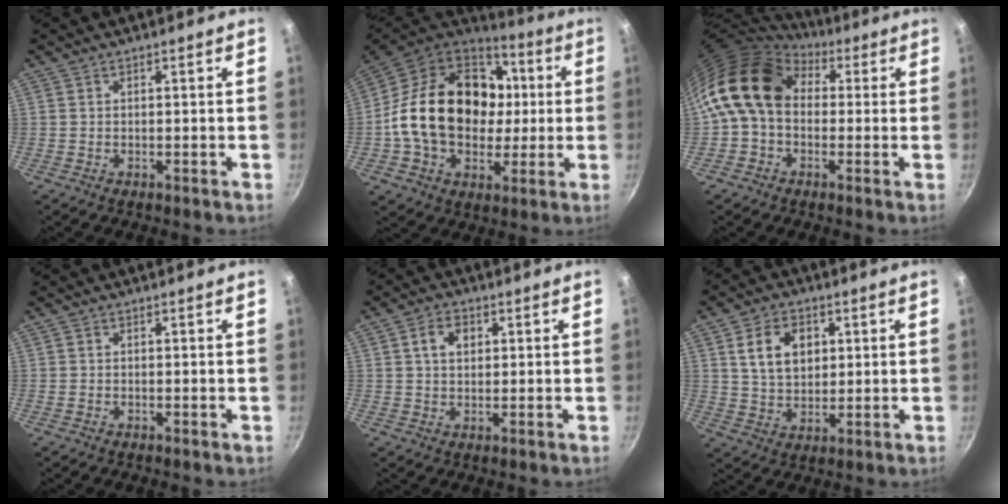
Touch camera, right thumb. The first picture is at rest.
{"total": 26.8, "force": [1.2, 19.9, 17.8], "torque": [-0.287, 0.032, 0.021]}
{"total": 14.1, "force": [2.5, 10.6, 9.0], "torque": [-0.139, 0.024, 0.021]}
{"total": 0.0}
{"total": 4.8, "force": [1.3, 3.4, 3.1], "torque": [-0.036, 0.005, 0.021]}
{"total": 9.5, "force": [2.7, 6.7, 6.1], "torque": [-0.085, -0.005, 0.050]}